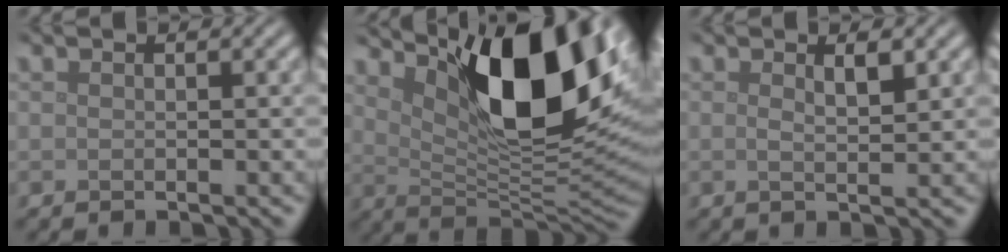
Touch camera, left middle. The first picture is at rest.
{"total": 13.1, "force": [5.2, 5.0, 11.0], "torque": [-0.165, -0.001, 0.091]}
{"total": 1.7, "force": [0.6, 0.3, 1.5], "torque": [-0.023, -0.001, 0.007]}